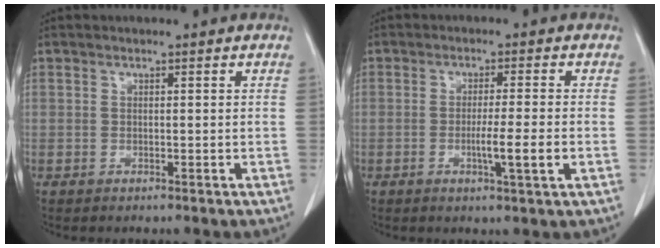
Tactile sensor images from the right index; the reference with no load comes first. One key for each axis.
{"total": 5.2, "fx": -1.4, "fy": -0.5, "fz": 5.0, "tx": -0.083, "ty": -0.010, "tz": -0.022}